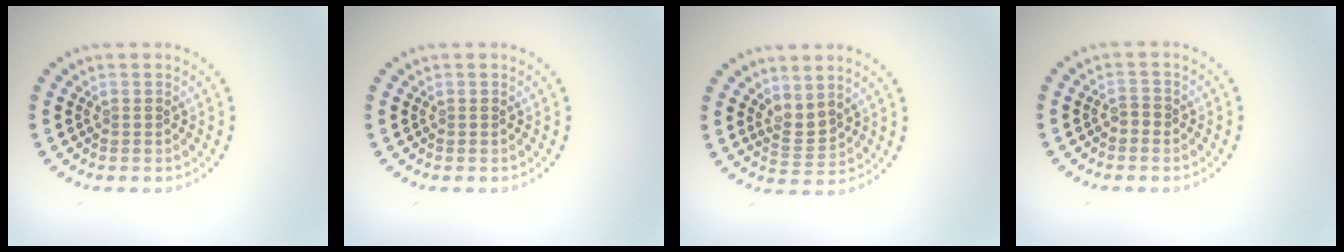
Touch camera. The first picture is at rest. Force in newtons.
{"total": 0.0}
{"total": 2.0, "press": 1.4, "slide": 1.4}
{"total": 0.9, "press": 0.8, "slide": 0.4}